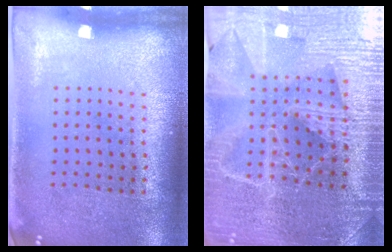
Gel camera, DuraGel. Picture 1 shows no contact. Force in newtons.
{"total": 4.3, "press": 4.1, "slide": 1.3}